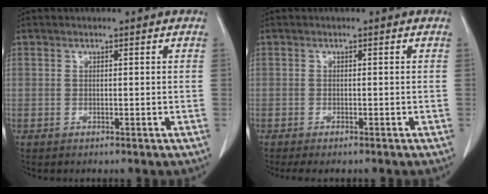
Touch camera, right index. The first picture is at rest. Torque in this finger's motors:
{"motor_torque": [0.26, -0.22, 0.09, 0.03]}